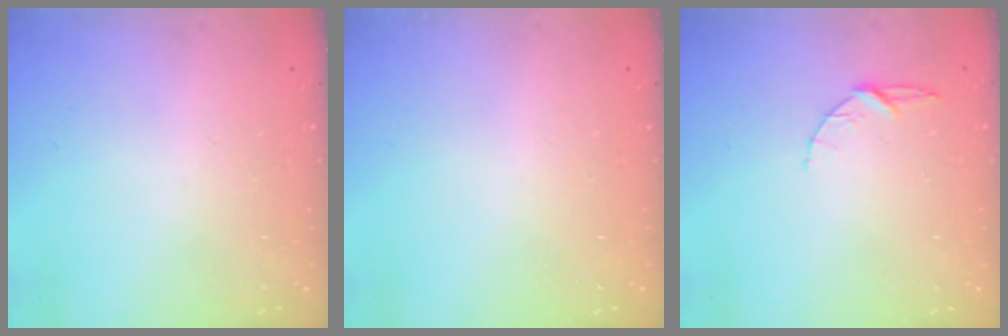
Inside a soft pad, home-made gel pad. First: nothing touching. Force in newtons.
{"total": 0.0}
{"total": 5.1, "press": 5.1, "slide": 0.4}